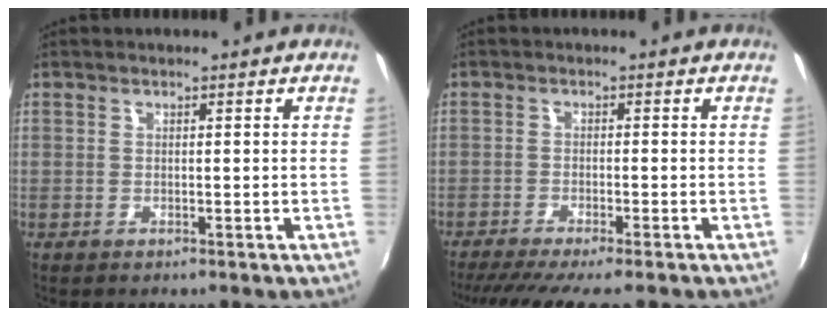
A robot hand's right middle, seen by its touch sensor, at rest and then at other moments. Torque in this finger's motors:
{"motor_torque": [0.79, -0.79, 0.19, 0.04]}